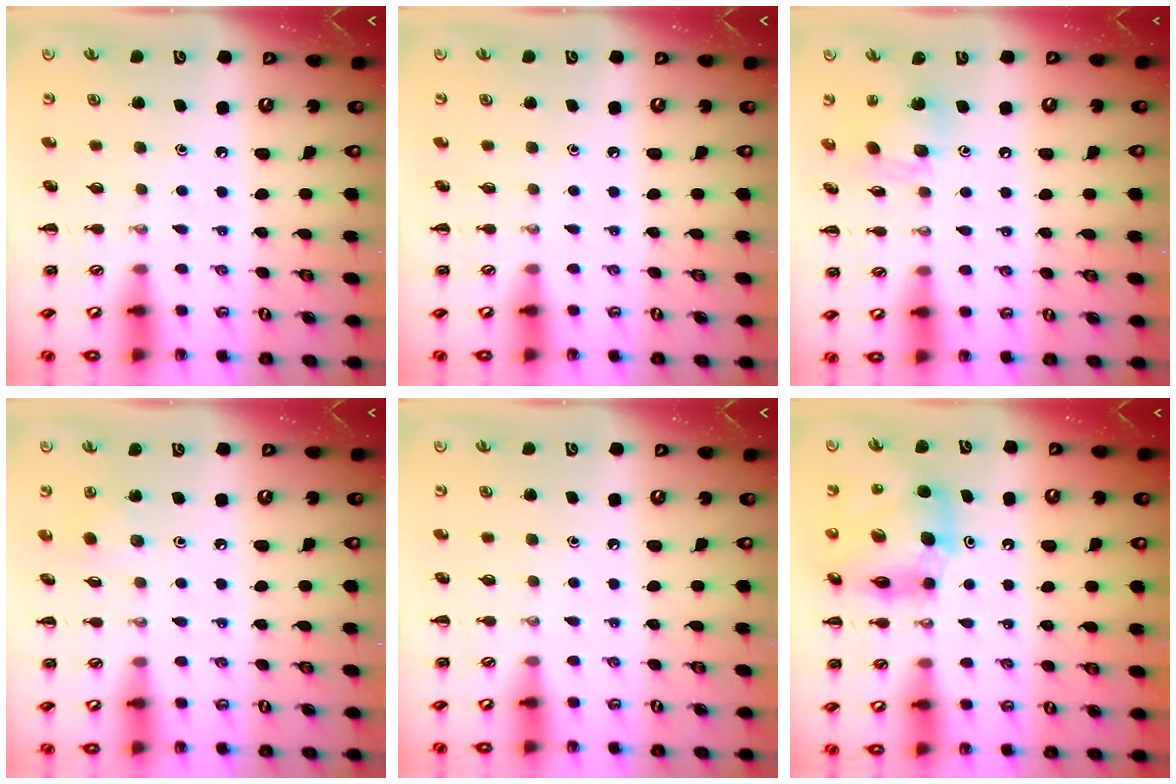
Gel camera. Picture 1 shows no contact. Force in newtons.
{"total": 0.0}
{"total": 9.8, "press": 9.7, "slide": 1.1}
{"total": 2.4, "press": 2.2, "slide": 0.9}
{"total": 0.0}
{"total": 11.6, "press": 11.1, "slide": 3.3}